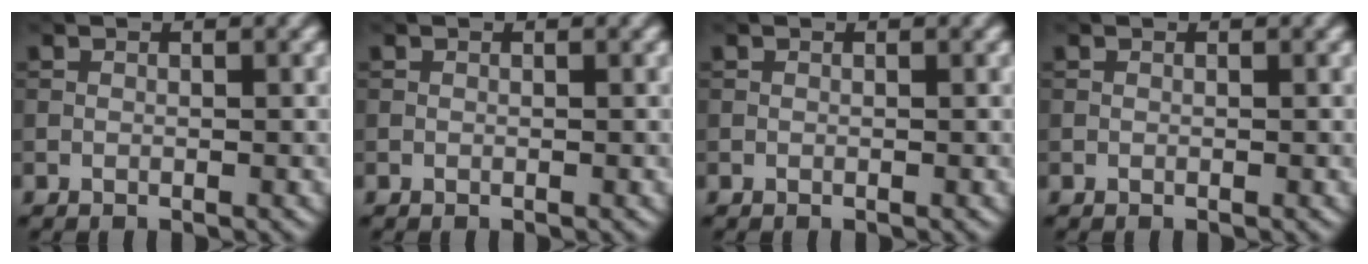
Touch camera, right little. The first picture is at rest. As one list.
[{"total": 0.0}, {"total": 0.0}, {"total": 0.0}]